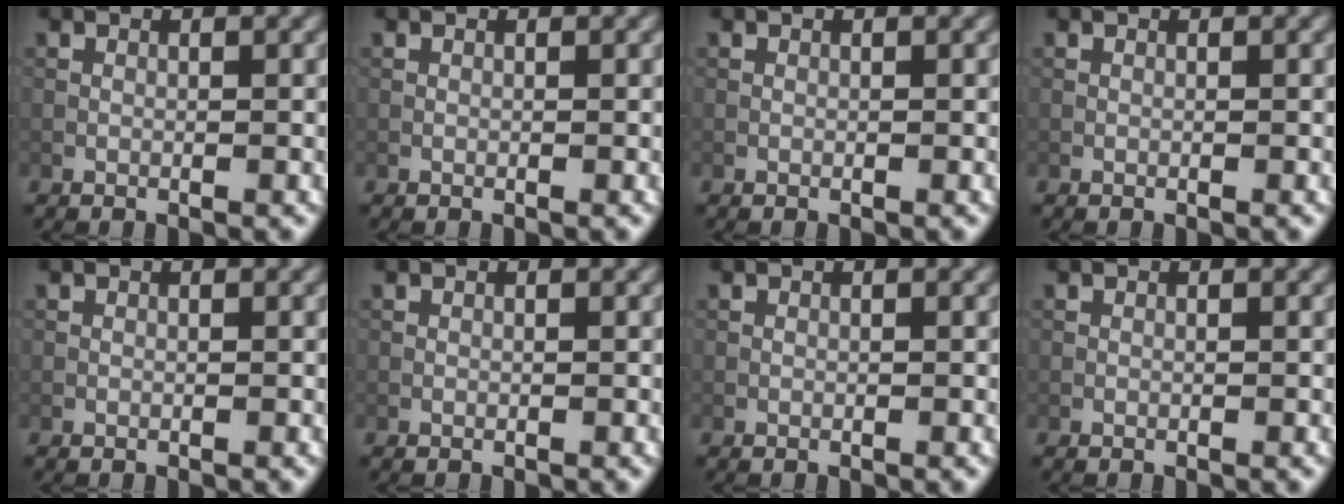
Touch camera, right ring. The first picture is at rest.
{"total": 0.0}
{"total": 0.0}
{"total": 0.0}
{"total": 0.0}
{"total": 0.0}
{"total": 0.0}
{"total": 0.0}